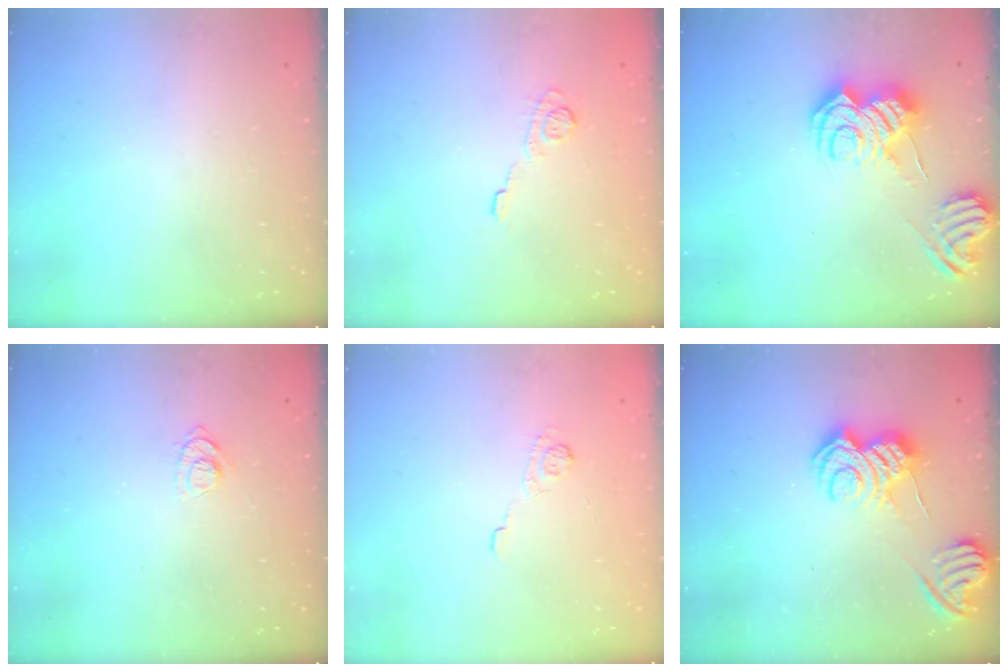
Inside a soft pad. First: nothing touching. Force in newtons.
{"total": 9.9, "press": 9.8, "slide": 1.4}
{"total": 12.1, "press": 12.0, "slide": 1.2}
{"total": 7.2, "press": 7.1, "slide": 1.3}
{"total": 3.9, "press": 3.6, "slide": 1.4}
{"total": 9.3, "press": 9.3, "slide": 0.7}